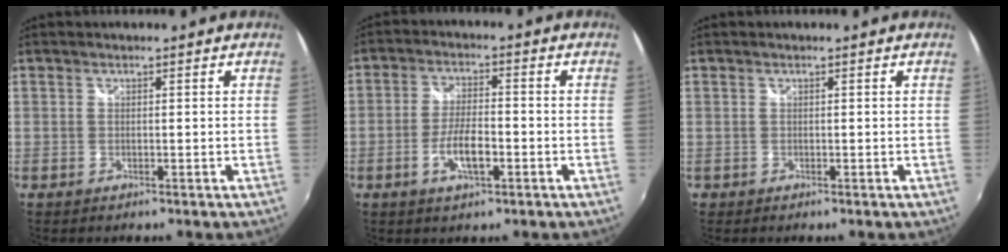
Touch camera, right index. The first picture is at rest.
{"total": 6.5, "force": [-2.6, 2.1, 5.6], "torque": [-0.113, -0.001, -0.046]}
{"total": 0.7, "force": [-0.1, 0.7, 0.0], "torque": [-0.002, 0.003, 0.000]}